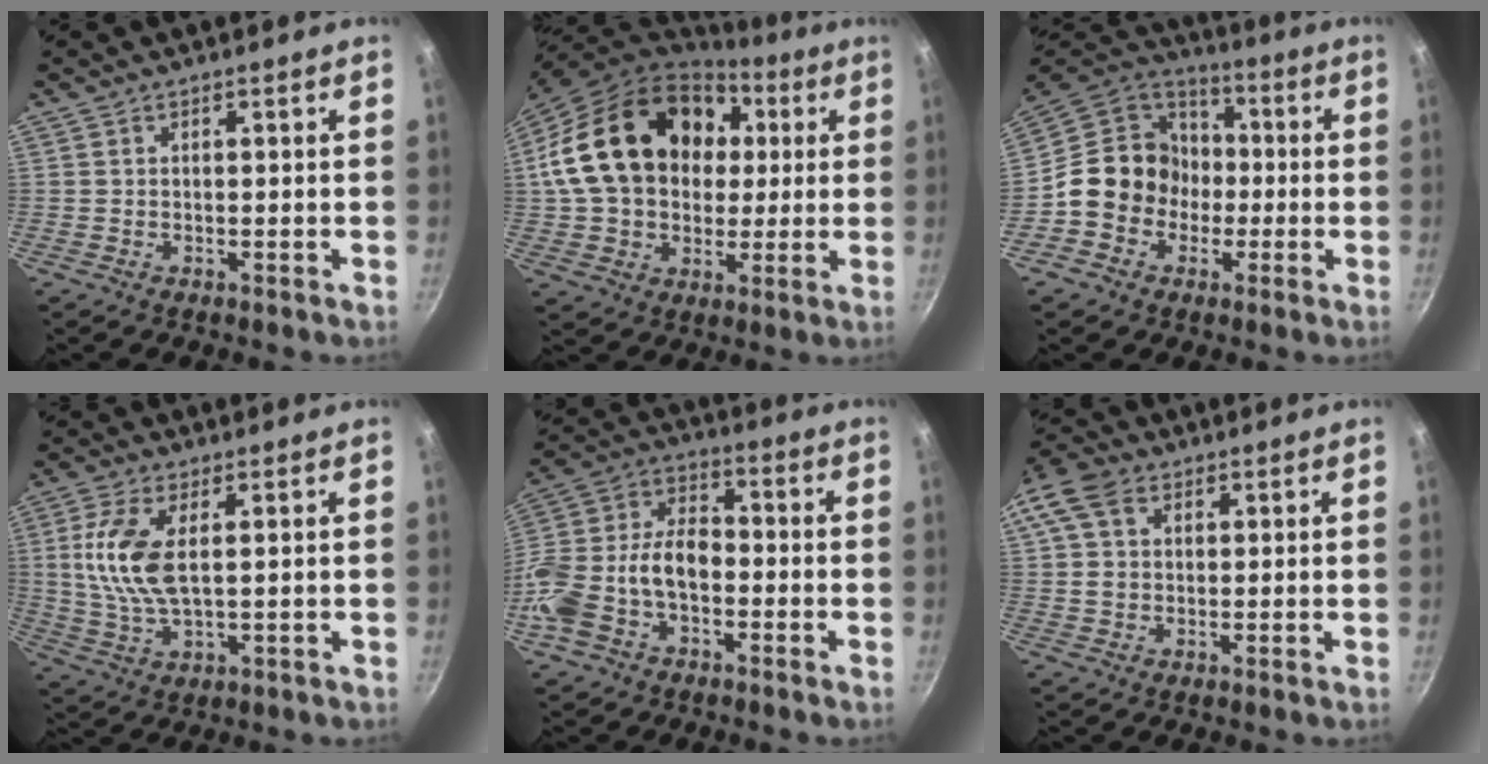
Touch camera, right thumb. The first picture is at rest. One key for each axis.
{"total": 24.7, "fx": 4.8, "fy": 18.4, "fz": 15.7, "tx": -0.263, "ty": 0.029, "tz": 0.084}
{"total": 14.2, "fx": -2.5, "fy": 12.8, "fz": 5.7, "tx": -0.045, "ty": 0.042, "tz": -0.058}
{"total": 10.6, "fx": 1.9, "fy": 5.0, "fz": 9.2, "tx": -0.189, "ty": -0.001, "tz": 0.042}
{"total": 17.2, "fx": -4.2, "fy": 11.2, "fz": 12.3, "tx": -0.228, "ty": 0.051, "tz": -0.091}
{"total": 11.6, "fx": 3.7, "fy": 8.9, "fz": 6.5, "tx": -0.138, "ty": 0.017, "tz": 0.057}